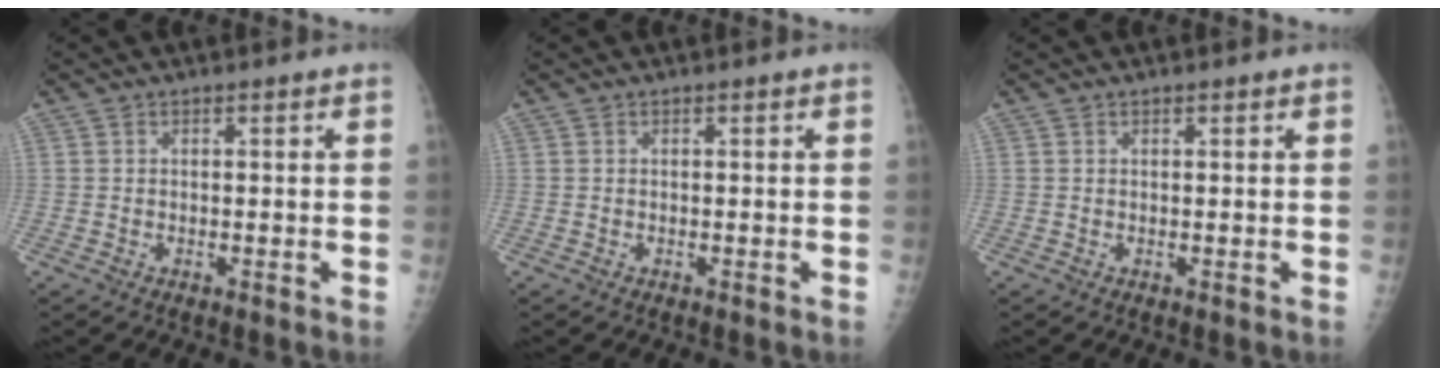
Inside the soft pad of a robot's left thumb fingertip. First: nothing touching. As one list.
[{"total": 0.0}, {"total": 0.5, "force": [0.4, 0.2, 0.3], "torque": [-0.005, -0.002, 0.006]}]